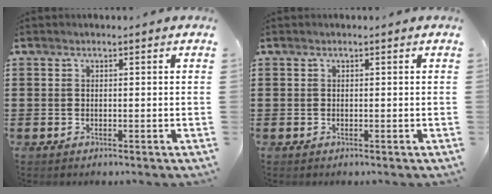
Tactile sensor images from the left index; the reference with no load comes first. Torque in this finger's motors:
{"motor_torque": [-0.03, 0.01, 0.01, 0.01]}